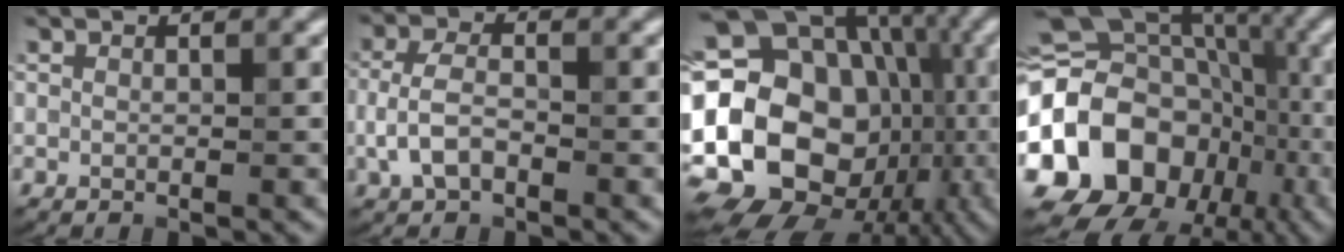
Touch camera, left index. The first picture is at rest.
{"total": 3.2, "force": [-1.1, 1.8, 2.4], "torque": [-0.054, 0.005, -0.027]}
{"total": 22.7, "force": [-3.7, 18.8, 12.2], "torque": [-0.190, 0.024, -0.101]}
{"total": 20.4, "force": [-5.0, 17.2, 9.8], "torque": [-0.181, -0.001, -0.104]}